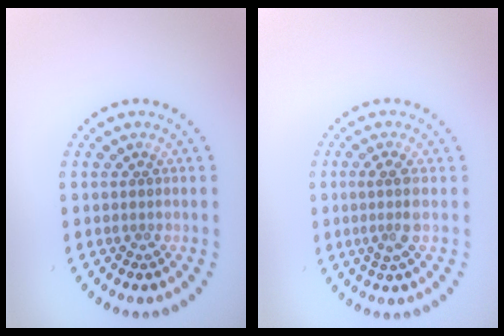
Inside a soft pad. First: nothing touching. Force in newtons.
{"total": 2.0, "press": 1.6, "slide": 1.2}